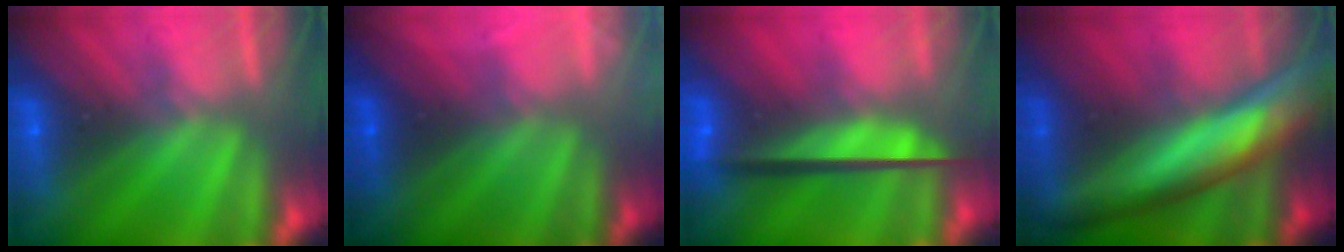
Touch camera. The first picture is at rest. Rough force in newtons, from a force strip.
{"total": 2.6}
{"total": 8.7}
{"total": 6.5}